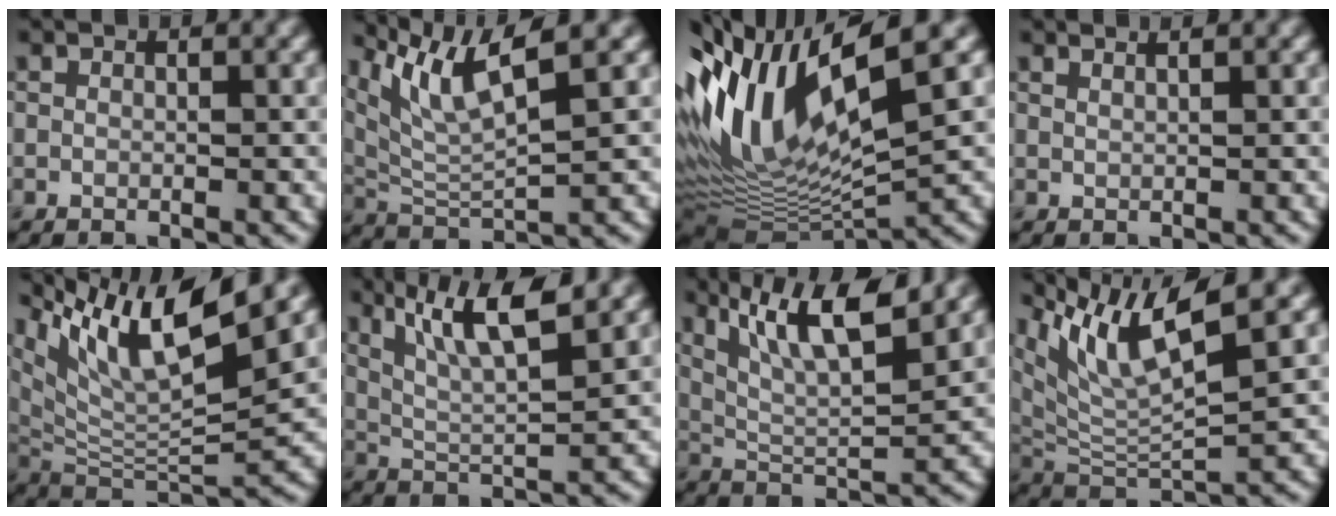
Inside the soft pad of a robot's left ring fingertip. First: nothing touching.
{"total": 6.8, "force": [4.3, 1.3, 5.1], "torque": [-0.107, 0.005, 0.087]}
{"total": 13.3, "force": [2.3, 4.9, 12.2], "torque": [-0.260, -0.001, 0.057]}
{"total": 2.2, "force": [1.6, 0.8, 1.1], "torque": [0.005, 0.000, 0.001]}
{"total": 11.1, "force": [6.8, 2.6, 8.4], "torque": [-0.158, 0.002, 0.133]}
{"total": 7.1, "force": [3.7, 1.6, 5.8], "torque": [-0.102, 0.007, 0.071]}
{"total": 8.5, "force": [4.8, 2.0, 6.7], "torque": [-0.119, 0.007, 0.089]}
{"total": 8.9, "force": [5.2, 1.8, 6.9], "torque": [-0.142, 0.005, 0.104]}